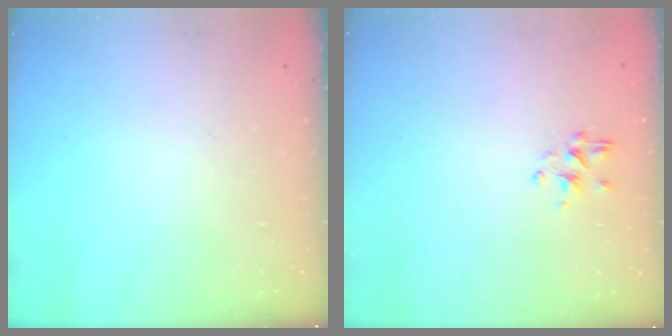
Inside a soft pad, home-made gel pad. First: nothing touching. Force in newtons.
{"total": 2.2, "press": 2.0, "slide": 0.9}